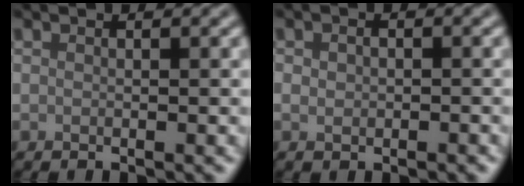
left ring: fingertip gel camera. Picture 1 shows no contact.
{"total": 1.6, "force": [-0.3, 1.1, 1.0], "torque": [-0.017, -0.005, -0.004]}